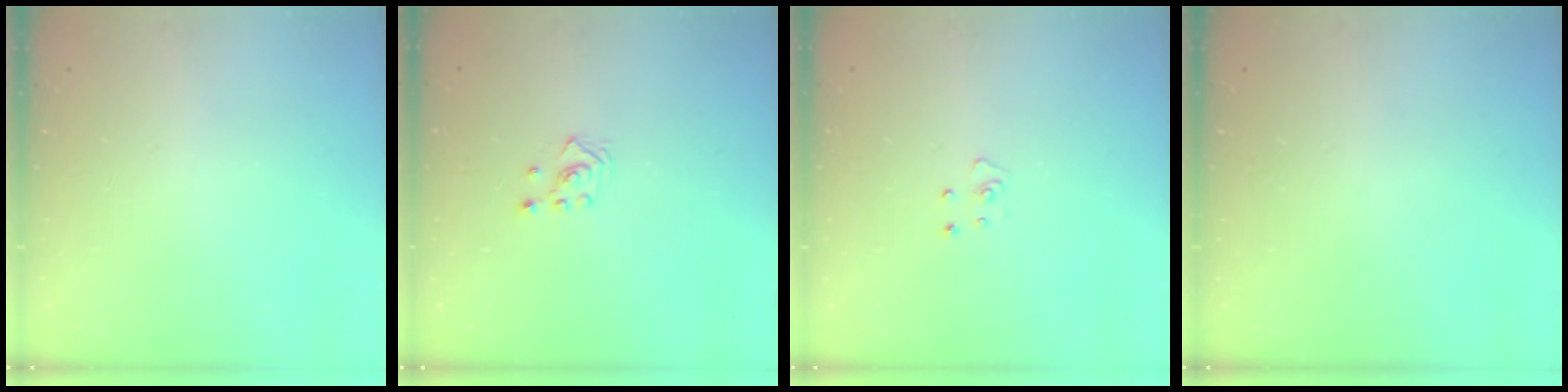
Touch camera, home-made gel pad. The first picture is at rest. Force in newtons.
{"total": 2.5, "press": 2.3, "slide": 1.0}
{"total": 3.9, "press": 3.9, "slide": 0.3}
{"total": 0.0}